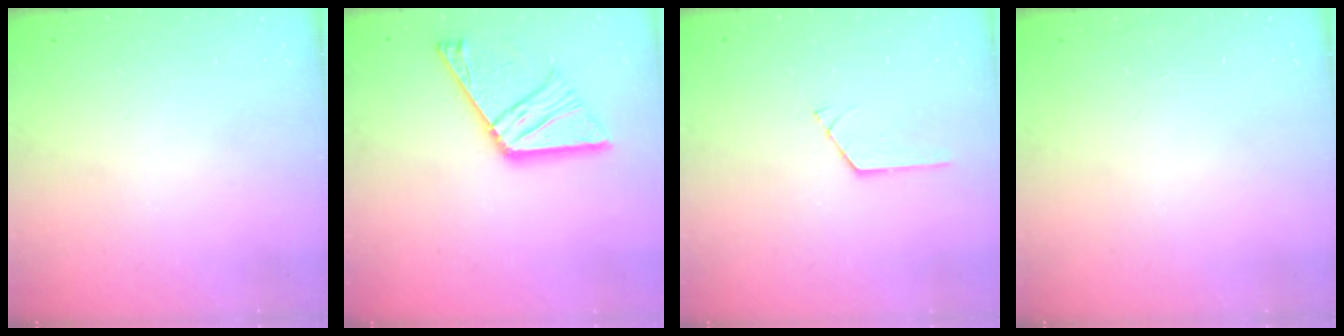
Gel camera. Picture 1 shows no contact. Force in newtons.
{"total": 16.5, "press": 16.4, "slide": 1.8}
{"total": 1.0, "press": 1.0, "slide": 0.1}
{"total": 0.0}